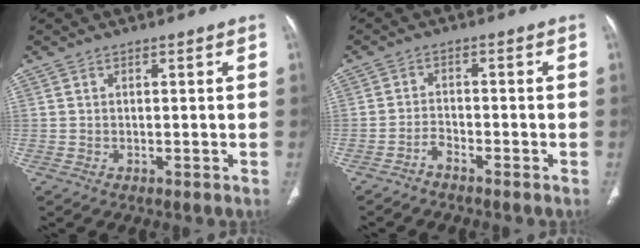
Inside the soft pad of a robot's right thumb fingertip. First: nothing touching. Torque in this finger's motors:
{"motor_torque": [-0.46, 0.19, 0.45, -0.40, -0.01]}